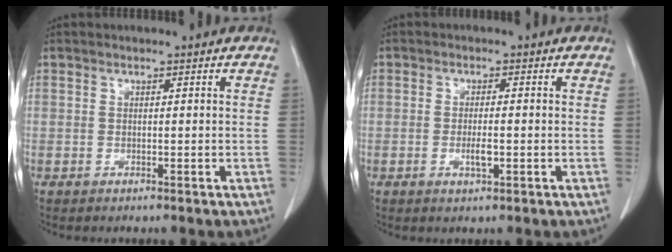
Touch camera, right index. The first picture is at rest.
{"total": 2.6, "force": [-0.7, 0.5, 2.5], "torque": [-0.052, -0.002, -0.010]}